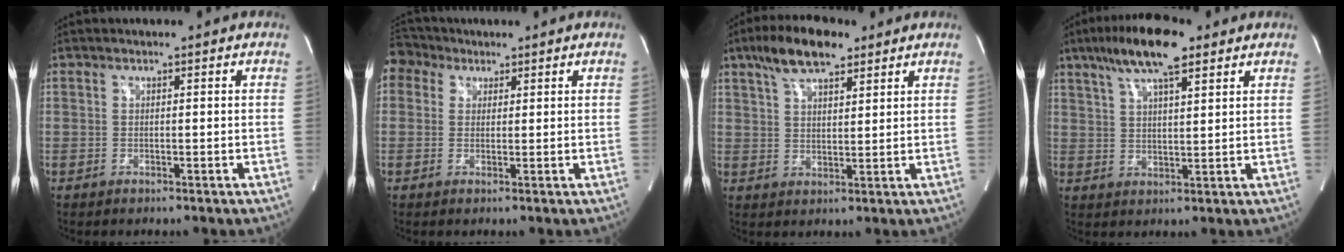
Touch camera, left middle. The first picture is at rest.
{"total": 4.3, "force": [2.8, 3.2, 0.6], "torque": [-0.019, 0.028, 0.055]}
{"total": 9.2, "force": [6.3, 3.2, 6.0], "torque": [-0.116, 0.018, 0.112]}
{"total": 11.0, "force": [7.1, 2.3, 8.1], "torque": [-0.151, 0.017, 0.123]}